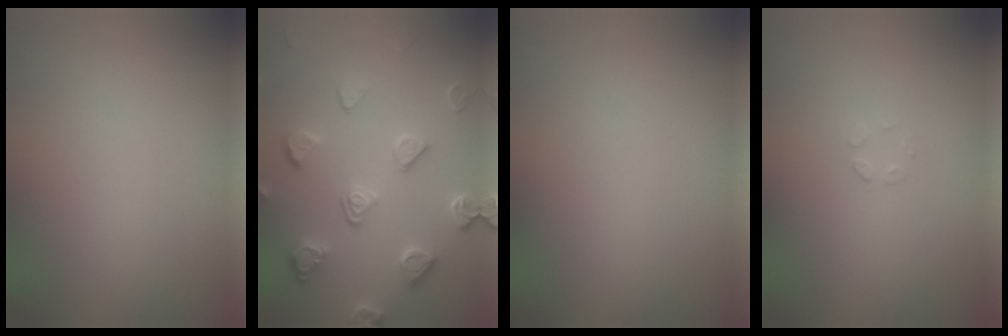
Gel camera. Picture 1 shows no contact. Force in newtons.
{"total": 4.1, "press": 3.8, "slide": 1.4}
{"total": 0.0}
{"total": 0.8, "press": 0.8, "slide": 0.0}